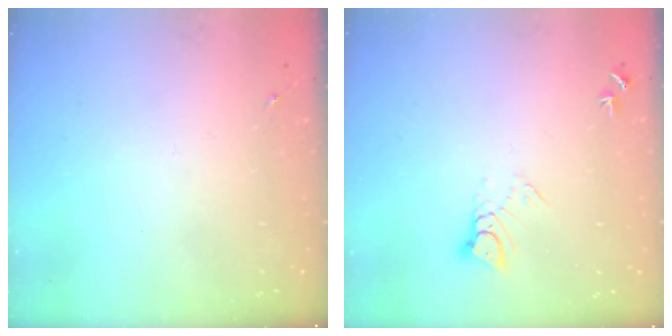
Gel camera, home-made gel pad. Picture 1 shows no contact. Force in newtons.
{"total": 4.3, "press": 4.3, "slide": 0.2}